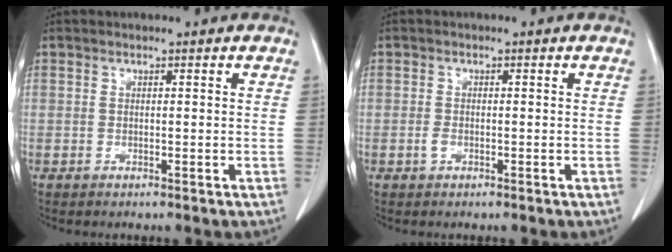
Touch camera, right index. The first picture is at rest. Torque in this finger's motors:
{"motor_torque": [0.00, -0.06, -0.06, 0.00]}